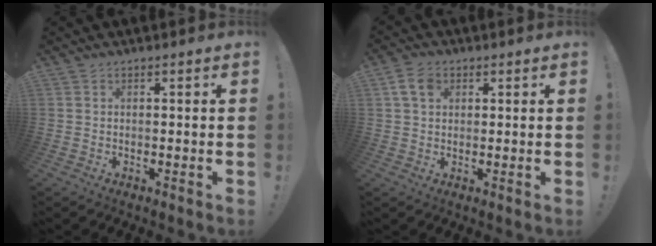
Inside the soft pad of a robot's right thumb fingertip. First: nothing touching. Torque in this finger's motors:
{"motor_torque": [0.25, 0.32, 0.45, 0.12, -0.02]}